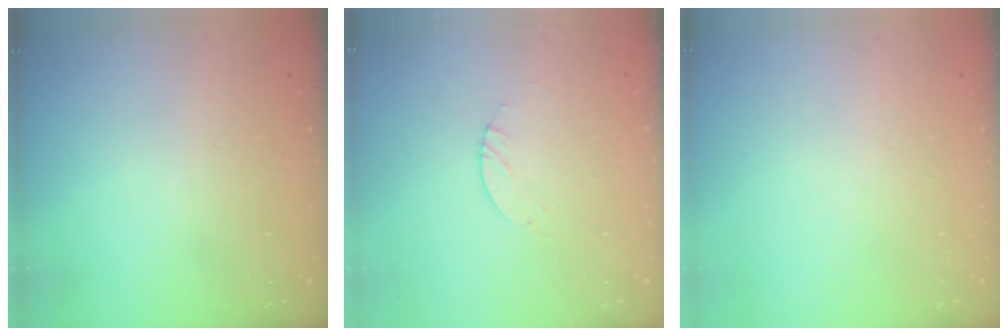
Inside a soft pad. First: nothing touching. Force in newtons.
{"total": 0.9, "press": 0.8, "slide": 0.2}
{"total": 0.0}